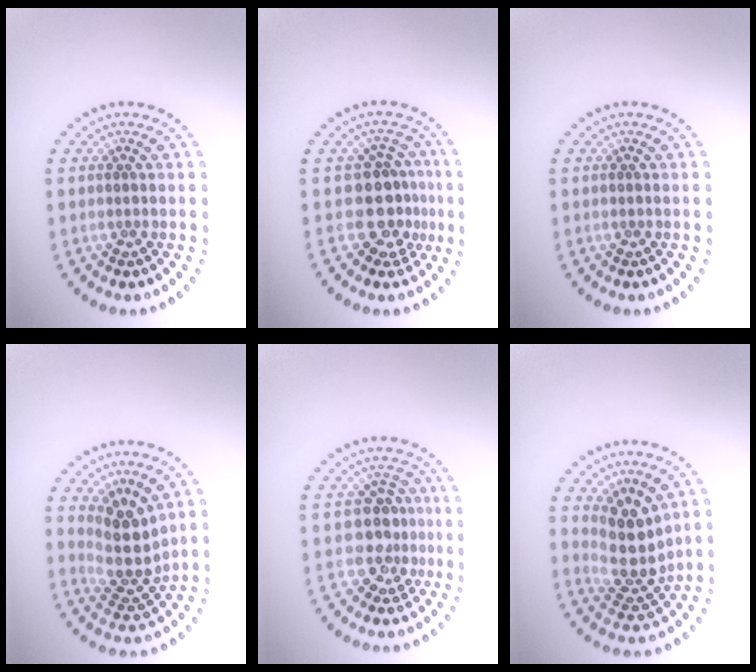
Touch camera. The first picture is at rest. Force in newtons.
{"total": 3.6, "press": 2.7, "slide": 2.4}
{"total": 0.0}
{"total": 3.8, "press": 2.9, "slide": 2.5}
{"total": 3.2, "press": 2.5, "slide": 2.0}
{"total": 4.2, "press": 3.3, "slide": 2.6}